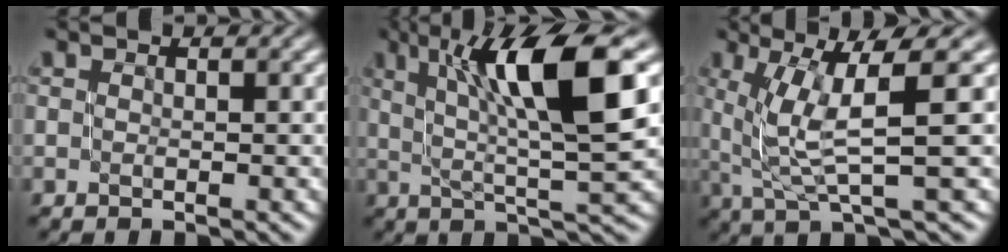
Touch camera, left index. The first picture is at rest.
{"total": 9.9, "force": [3.2, 2.1, 9.2], "torque": [-0.136, 0.005, 0.059]}
{"total": 6.0, "force": [1.4, 1.1, 5.8], "torque": [-0.102, 0.006, 0.028]}